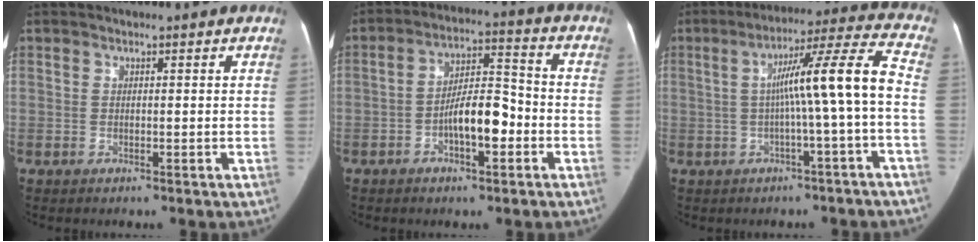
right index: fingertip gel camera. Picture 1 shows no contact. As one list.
[{"total": 9.0, "force": [-2.8, 3.2, 7.9], "torque": [-0.141, 0.027, -0.046]}, {"total": 11.5, "force": [-1.1, -1.0, 11.4], "torque": [-0.174, 0.030, -0.018]}]